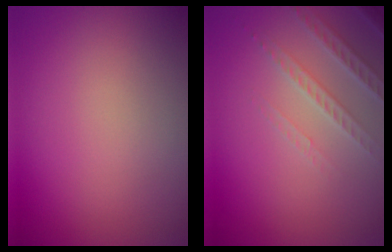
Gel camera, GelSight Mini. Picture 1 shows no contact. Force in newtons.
{"total": 2.5, "press": 2.4, "slide": 0.7}